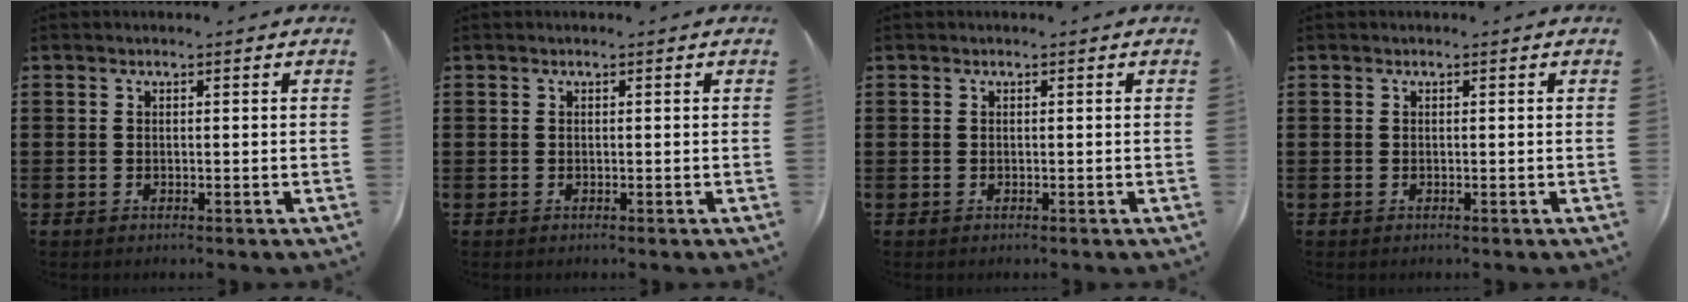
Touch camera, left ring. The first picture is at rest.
{"total": 0.0}
{"total": 0.0}
{"total": 0.0}